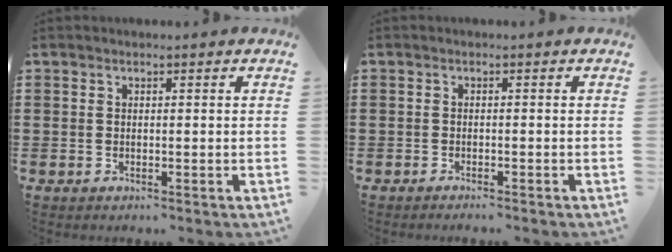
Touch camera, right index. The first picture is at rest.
{"total": 0.9, "force": [-0.9, -0.2, 0.1], "torque": [-0.004, -0.002, -0.019]}